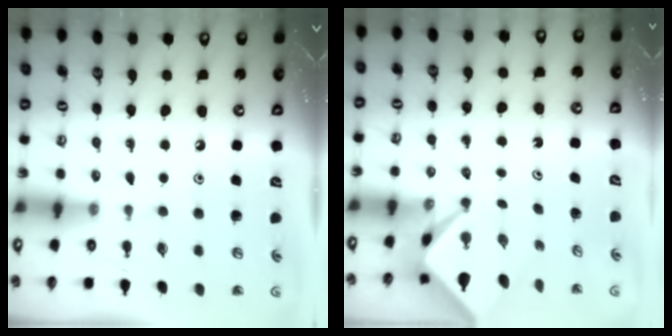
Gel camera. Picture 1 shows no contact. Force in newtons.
{"total": 2.4, "press": 2.4, "slide": 0.3}